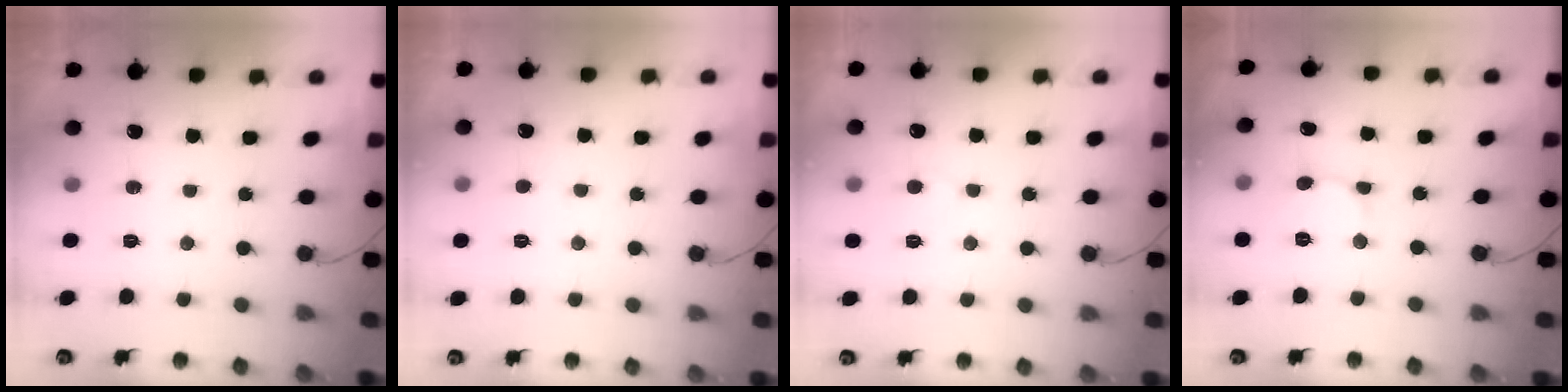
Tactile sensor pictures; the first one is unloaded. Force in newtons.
{"total": 2.0, "press": 2.0, "slide": 0.1}
{"total": 4.5, "press": 4.4, "slide": 0.3}
{"total": 2.3, "press": 2.3, "slide": 0.2}